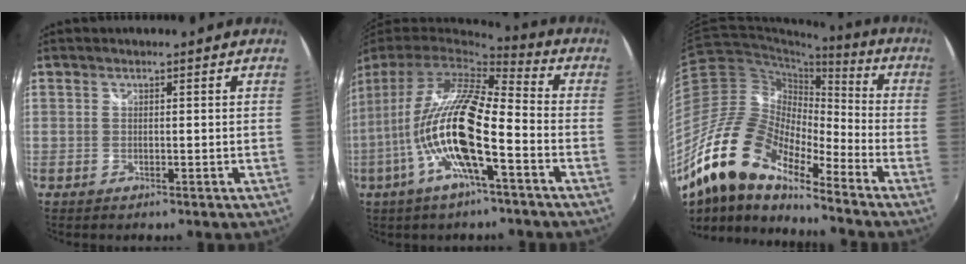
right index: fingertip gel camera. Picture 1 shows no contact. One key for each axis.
{"total": 17.0, "fx": -5.0, "fy": 3.5, "fz": 15.9, "tx": -0.284, "ty": -0.017, "tz": -0.100}
{"total": 19.1, "fx": -13.8, "fy": 6.2, "fz": 11.6, "tx": -0.210, "ty": -0.011, "tz": -0.278}